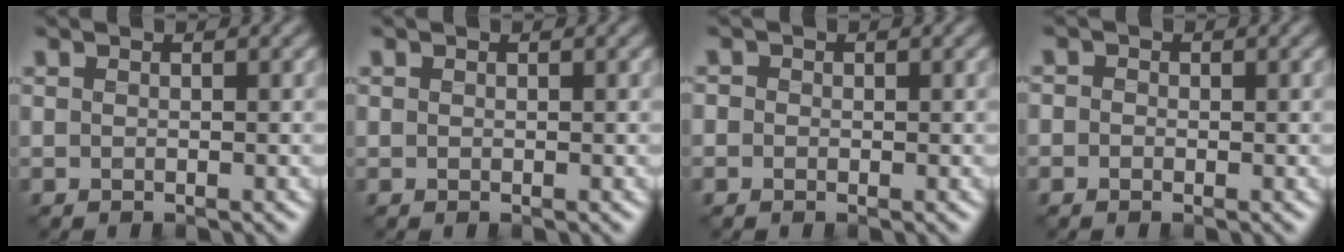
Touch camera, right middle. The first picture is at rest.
{"total": 0.0}
{"total": 1.1, "force": [0.1, 1.0, 0.3], "torque": [0.001, 0.004, -0.008]}
{"total": 1.0, "force": [-0.1, 0.9, 0.4], "torque": [0.001, 0.001, -0.011]}